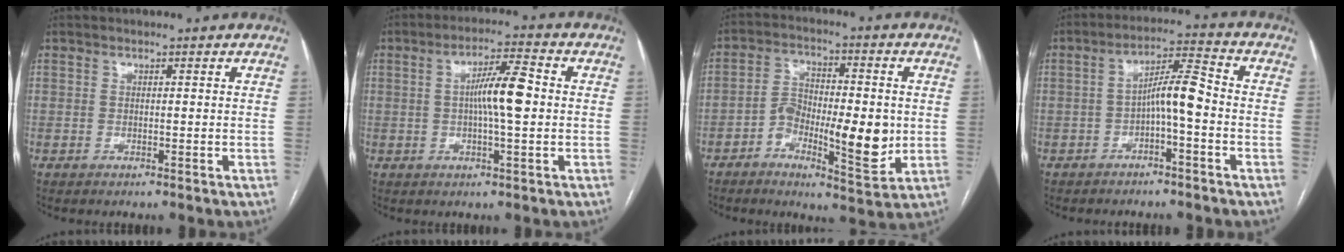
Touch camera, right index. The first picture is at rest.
{"total": 7.6, "force": [0.3, 0.8, 7.5], "torque": [-0.134, 0.011, 0.000]}
{"total": 10.9, "force": [-2.3, 4.0, 9.9], "torque": [-0.169, 0.009, -0.034]}
{"total": 6.2, "force": [-1.5, 0.8, 6.0], "torque": [-0.103, 0.024, -0.026]}